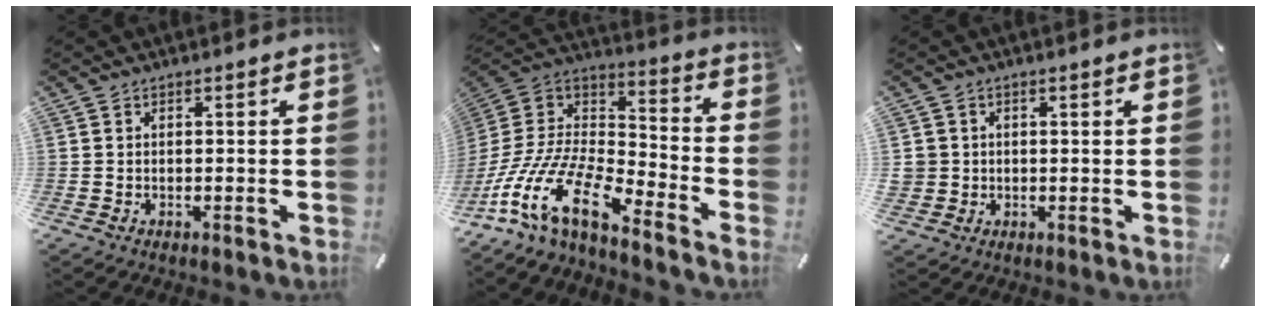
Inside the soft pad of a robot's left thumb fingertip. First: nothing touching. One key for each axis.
{"total": 18.7, "fx": -11.1, "fy": 7.3, "fz": 13.1, "tx": -0.298, "ty": 0.015, "tz": -0.205}
{"total": 3.3, "fx": 0.7, "fy": 3.2, "fz": 0.0, "tx": -0.006, "ty": 0.007, "tz": 0.013}